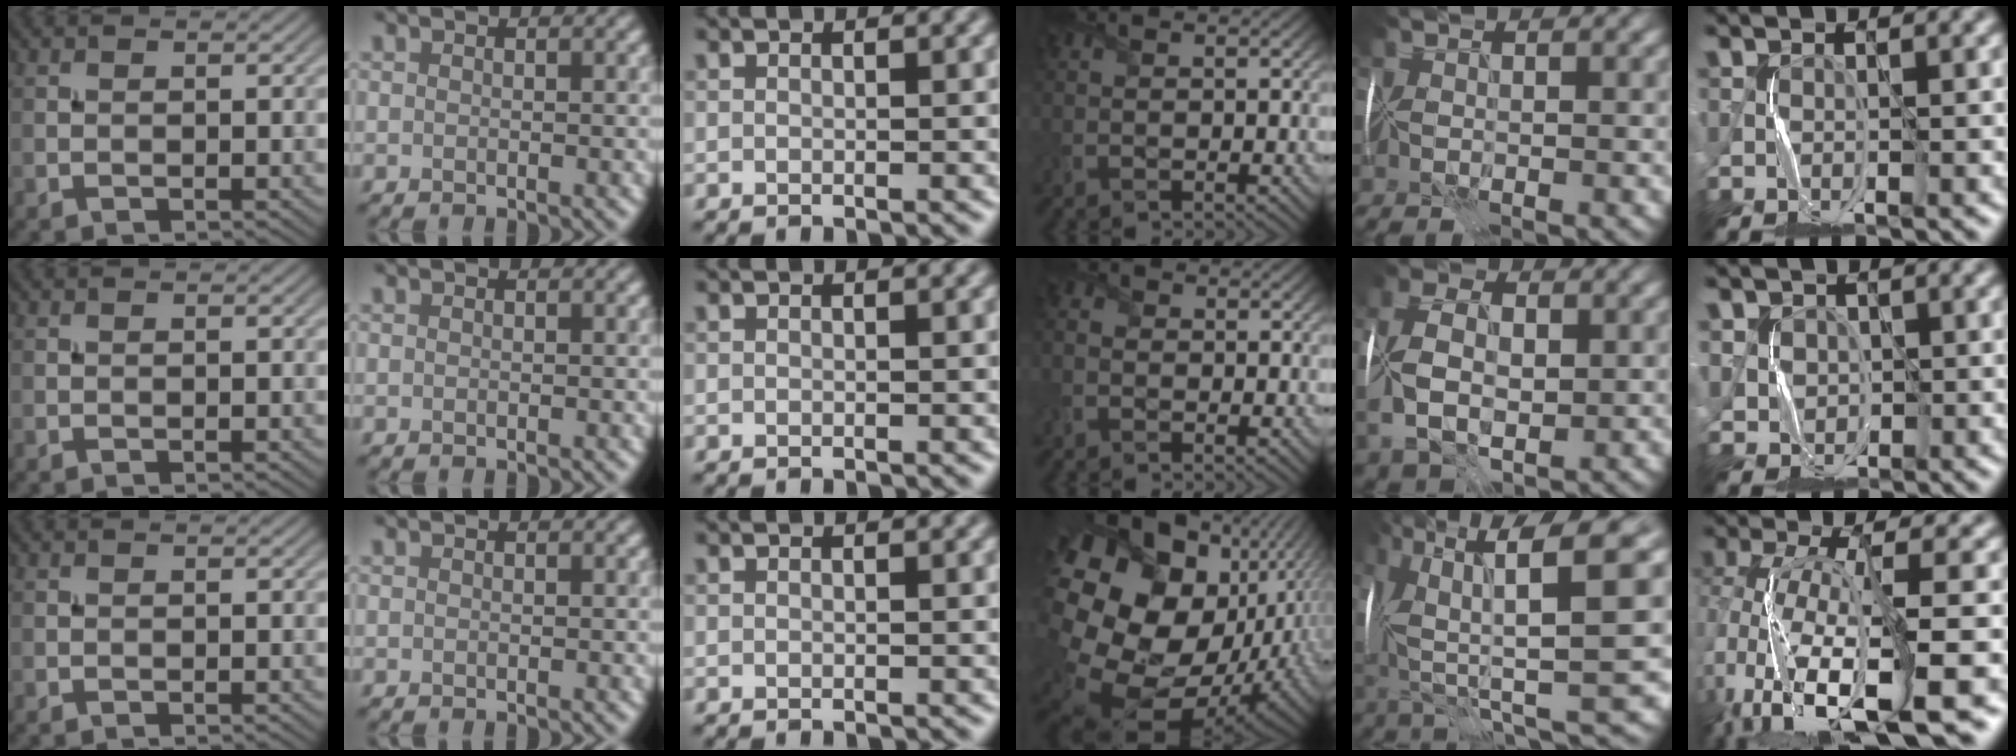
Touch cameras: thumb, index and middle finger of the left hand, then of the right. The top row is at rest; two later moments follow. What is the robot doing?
{"motion": "fold", "object": "memory foam"}